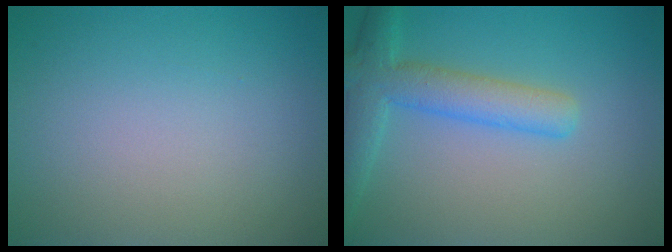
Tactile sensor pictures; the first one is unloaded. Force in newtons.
{"total": 4.6, "press": 4.6, "slide": 0.2}